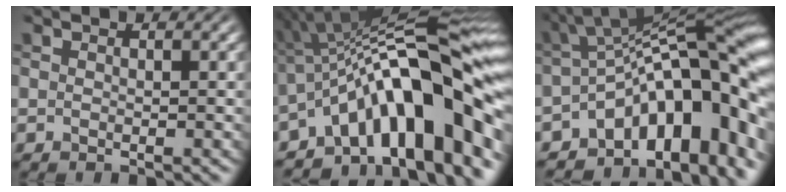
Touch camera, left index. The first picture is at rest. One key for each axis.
{"total": 15.9, "fx": -4.1, "fy": 5.2, "fz": 14.5, "tx": -0.177, "ty": 0.036, "tz": -0.073}
{"total": 16.2, "fx": -5.8, "fy": 7.5, "fz": 13.2, "tx": -0.143, "ty": 0.022, "tz": -0.092}